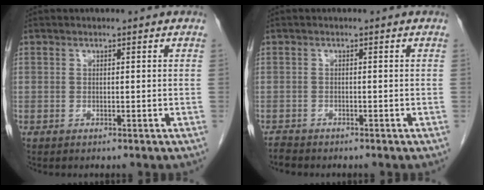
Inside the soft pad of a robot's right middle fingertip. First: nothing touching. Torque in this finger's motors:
{"motor_torque": [-0.05, -0.18, -0.02, -0.02]}